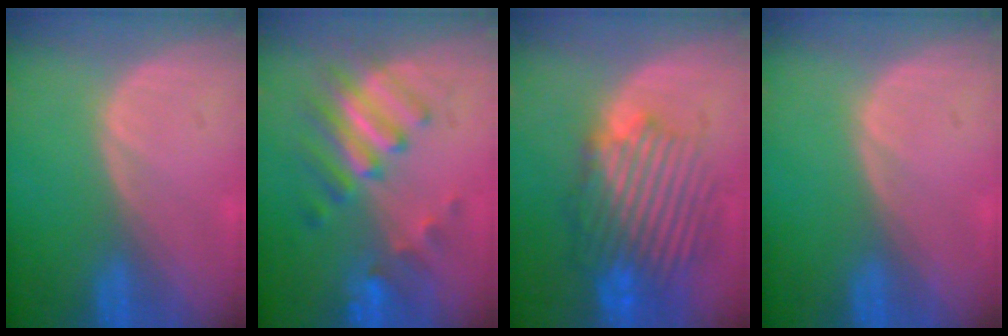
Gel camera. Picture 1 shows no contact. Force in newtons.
{"total": 7.5, "press": 7.2, "slide": 2.0}
{"total": 10.0, "press": 9.6, "slide": 2.7}
{"total": 0.0}